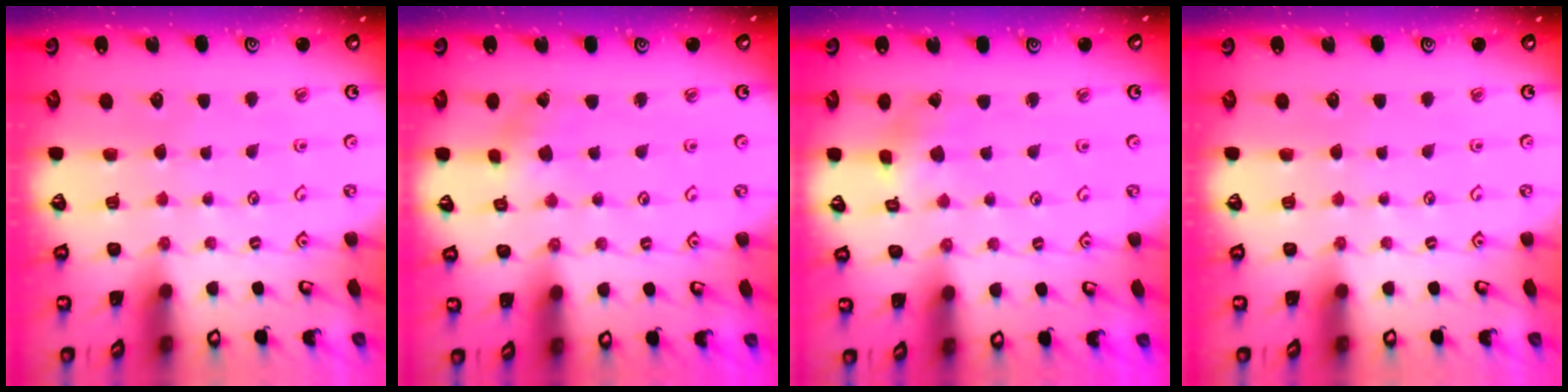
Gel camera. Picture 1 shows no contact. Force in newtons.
{"total": 2.1, "press": 2.1, "slide": 0.3}
{"total": 1.4, "press": 1.4, "slide": 0.1}
{"total": 0.0}